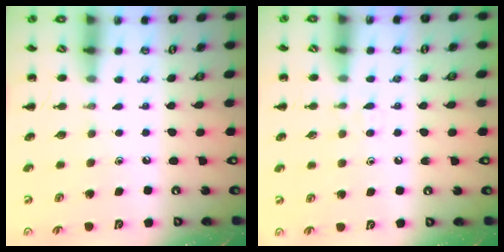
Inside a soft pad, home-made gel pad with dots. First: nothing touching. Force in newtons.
{"total": 3.7, "press": 3.3, "slide": 1.6}